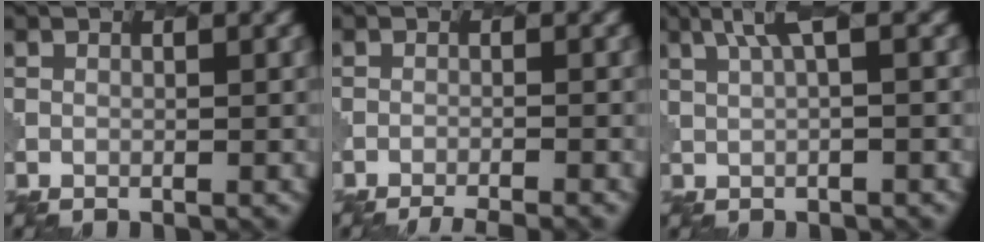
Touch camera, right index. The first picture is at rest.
{"total": 3.1, "force": [-2.8, 0.4, 1.2], "torque": [-0.012, -0.007, -0.046]}
{"total": 3.0, "force": [1.3, 0.7, 2.6], "torque": [-0.041, 0.003, 0.026]}